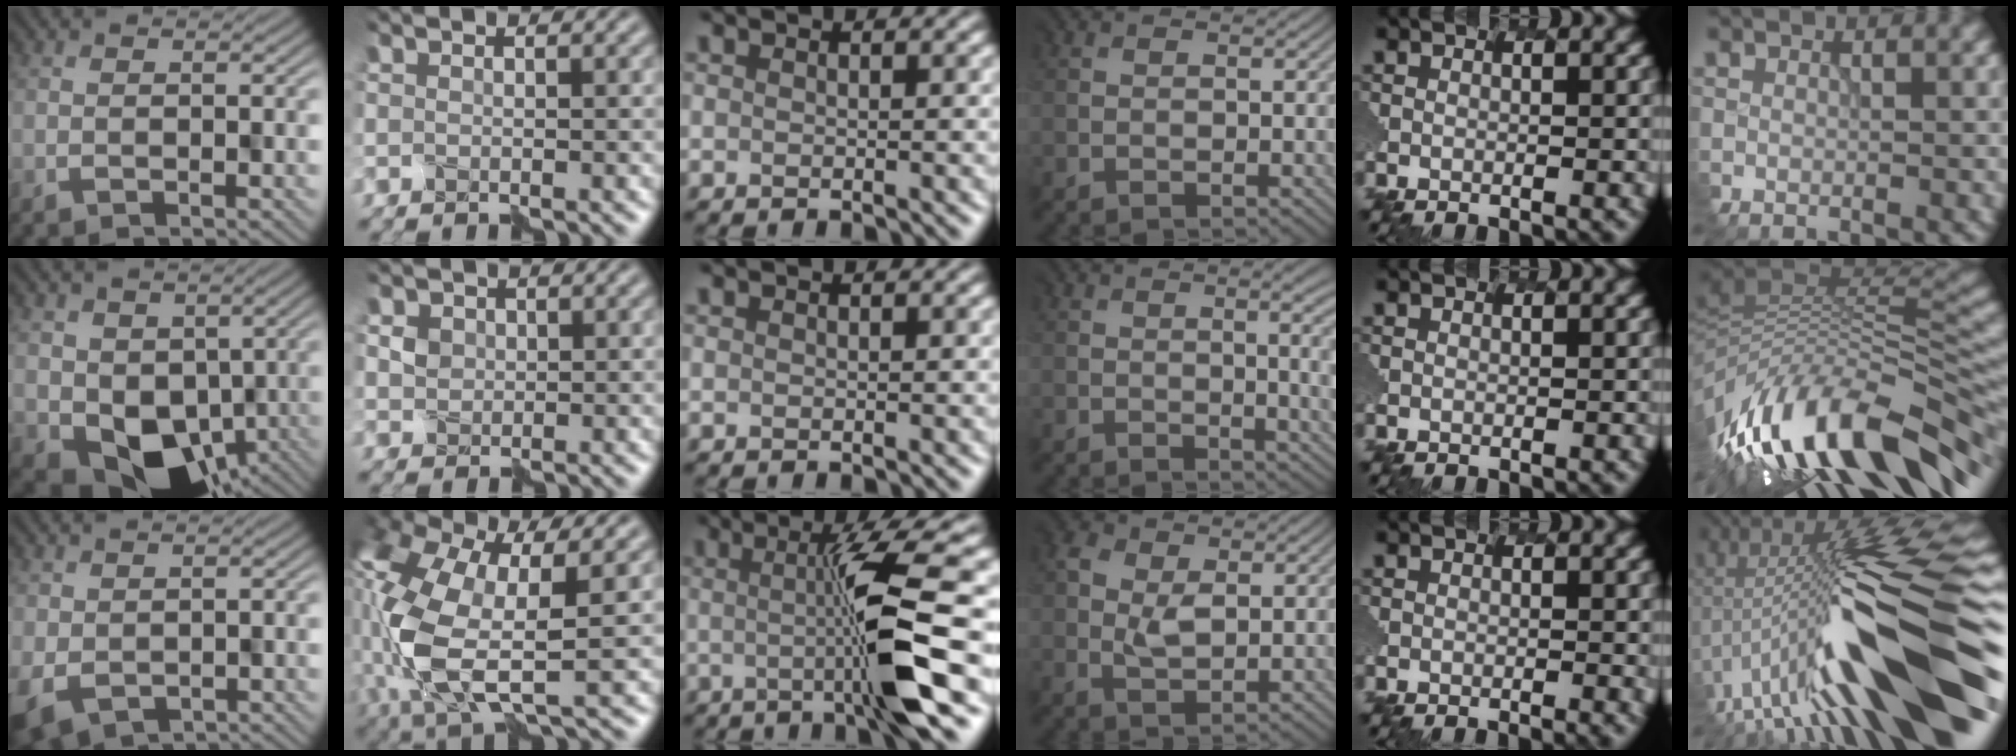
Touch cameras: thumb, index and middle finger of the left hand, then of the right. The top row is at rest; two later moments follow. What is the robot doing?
{"motion": "disassemble", "object": "hinged jar"}